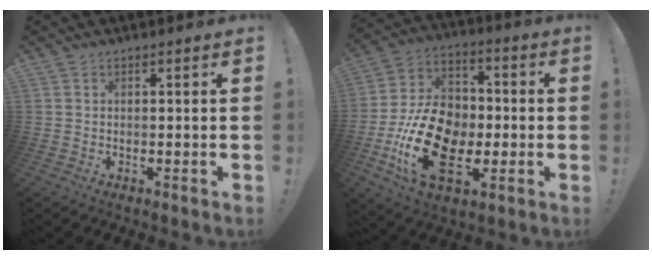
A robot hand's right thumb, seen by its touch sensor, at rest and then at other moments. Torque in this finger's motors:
{"motor_torque": [2.60, 2.41, 1.49, -1.28, 0.41]}